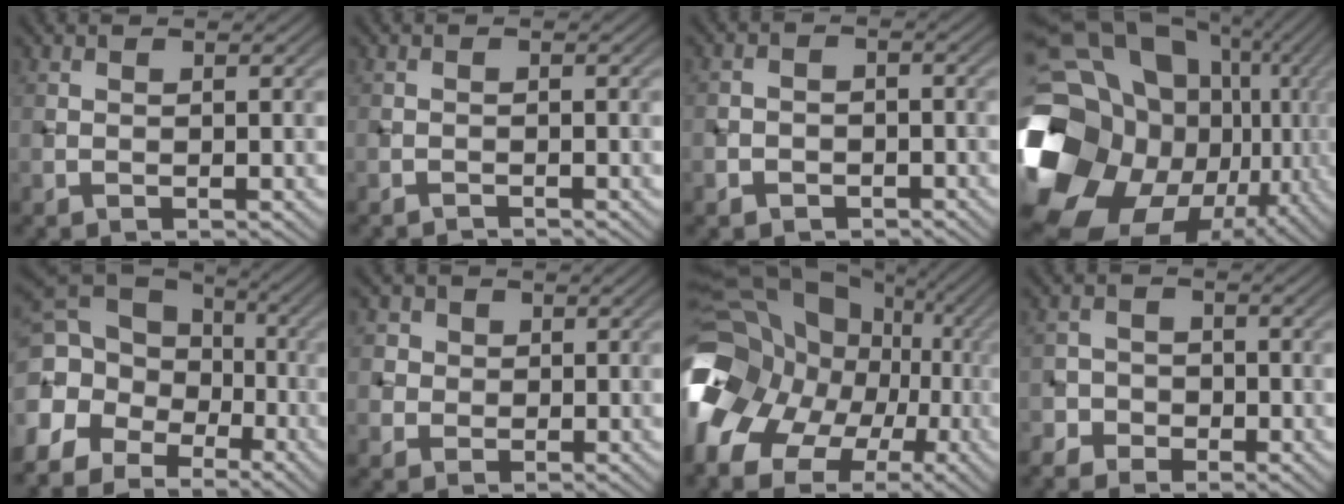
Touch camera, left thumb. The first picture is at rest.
{"total": 0.9, "force": [-0.9, 0.0, 0.1], "torque": [0.001, 0.000, -0.020]}
{"total": 2.3, "force": [-1.5, 1.6, 0.7], "torque": [-0.007, 0.001, -0.034]}
{"total": 21.9, "force": [-2.5, 17.8, 12.6], "torque": [-0.303, -0.022, -0.028]}
{"total": 12.9, "force": [-4.2, 9.8, 7.3], "torque": [-0.165, -0.017, -0.089]}
{"total": 4.1, "force": [1.2, 3.7, 1.1], "torque": [-0.037, 0.004, 0.011]}
{"total": 16.3, "force": [-2.5, 13.2, 9.3], "torque": [-0.217, 0.001, -0.054]}
{"total": 4.0, "force": [-2.3, 3.1, 0.8], "torque": [-0.003, 0.003, -0.056]}